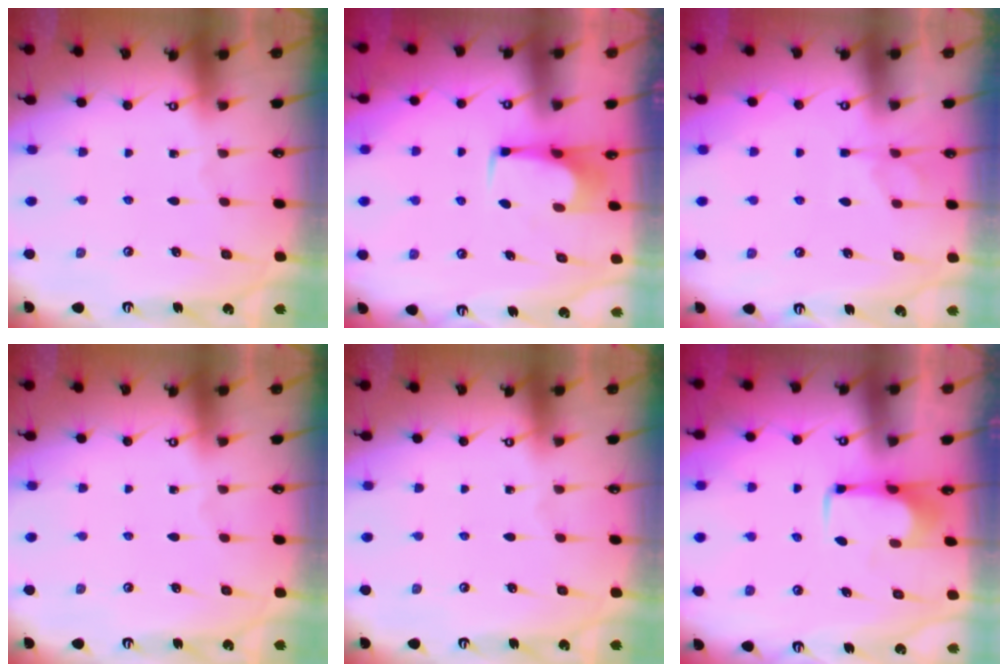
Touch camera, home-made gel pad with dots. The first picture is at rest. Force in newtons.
{"total": 0.7, "press": 0.6, "slide": 0.3}
{"total": 2.6, "press": 2.3, "slide": 1.2}
{"total": 0.0}
{"total": 0.0}
{"total": 2.1, "press": 2.1, "slide": 0.4}